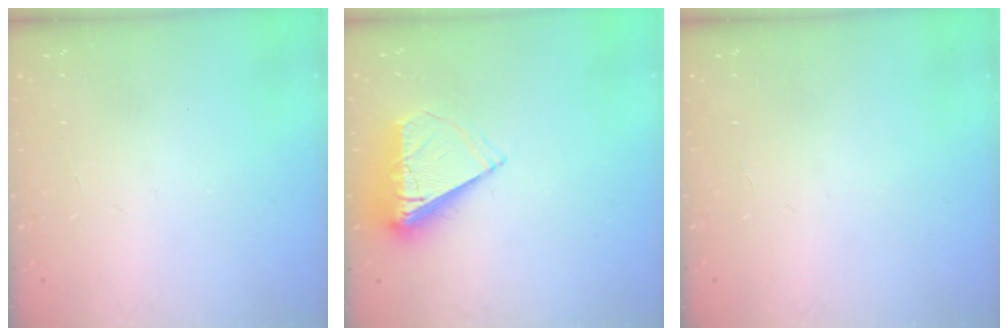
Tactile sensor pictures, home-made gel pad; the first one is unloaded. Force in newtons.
{"total": 8.9, "press": 8.9, "slide": 0.3}
{"total": 0.0}